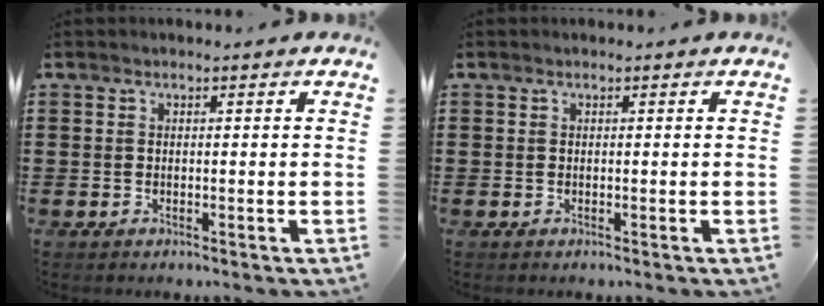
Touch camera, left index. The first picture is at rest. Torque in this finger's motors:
{"motor_torque": [0.00, 0.00, -0.01, 0.00]}